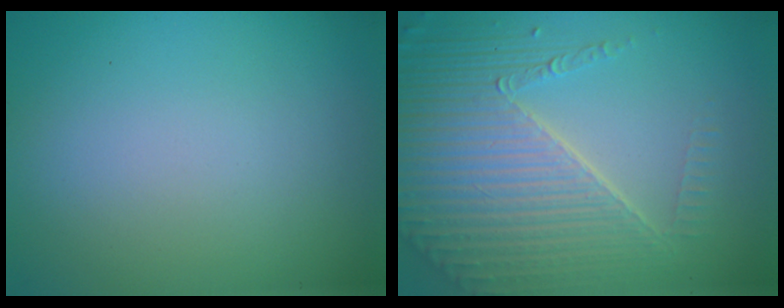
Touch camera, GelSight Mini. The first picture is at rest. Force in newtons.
{"total": 7.6, "press": 5.4, "slide": 5.3}